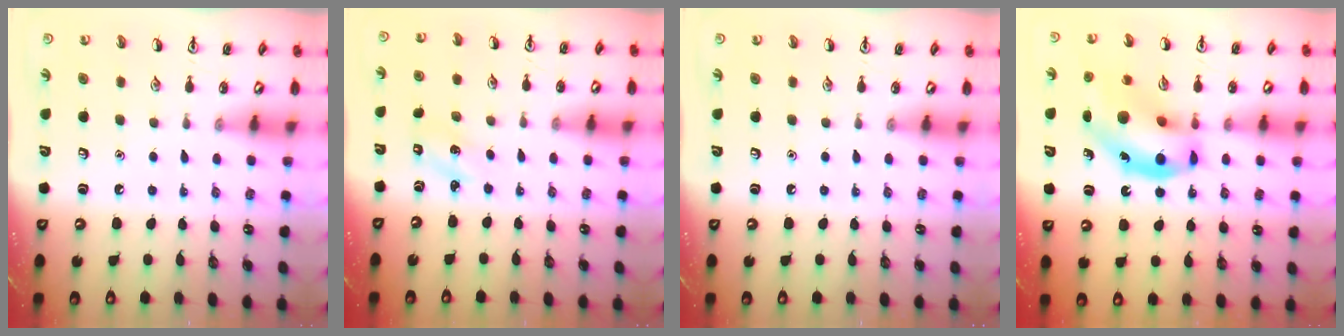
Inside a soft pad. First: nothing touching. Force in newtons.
{"total": 1.4, "press": 1.3, "slide": 0.5}
{"total": 0.0}
{"total": 17.4, "press": 16.9, "slide": 4.5}